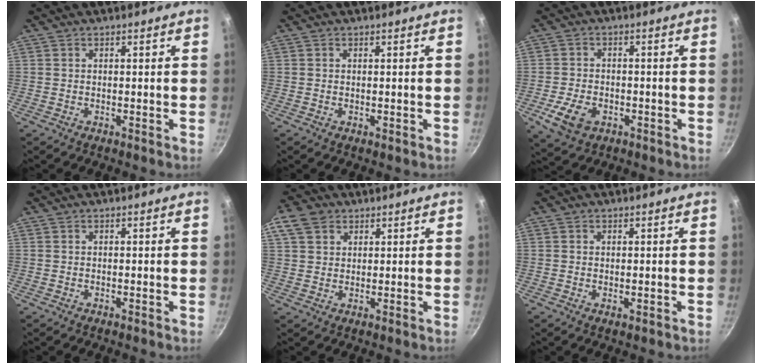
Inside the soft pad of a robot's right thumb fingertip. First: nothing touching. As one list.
[{"total": 0.0}, {"total": 7.2, "force": [-2.8, 4.7, 4.7], "torque": [-0.086, 0.010, -0.045]}, {"total": 0.0}, {"total": 6.2, "force": [3.0, 4.5, 2.9], "torque": [-0.041, 0.000, 0.050]}, {"total": 0.5, "force": [0.0, 0.2, 0.5], "torque": [-0.007, -0.004, -0.001]}]